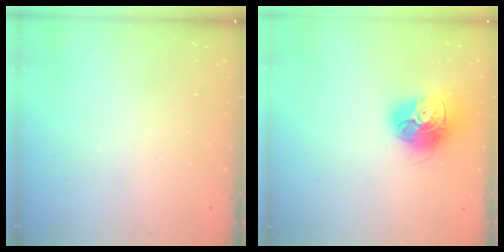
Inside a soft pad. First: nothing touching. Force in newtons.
{"total": 16.0, "press": 16.0, "slide": 1.7}